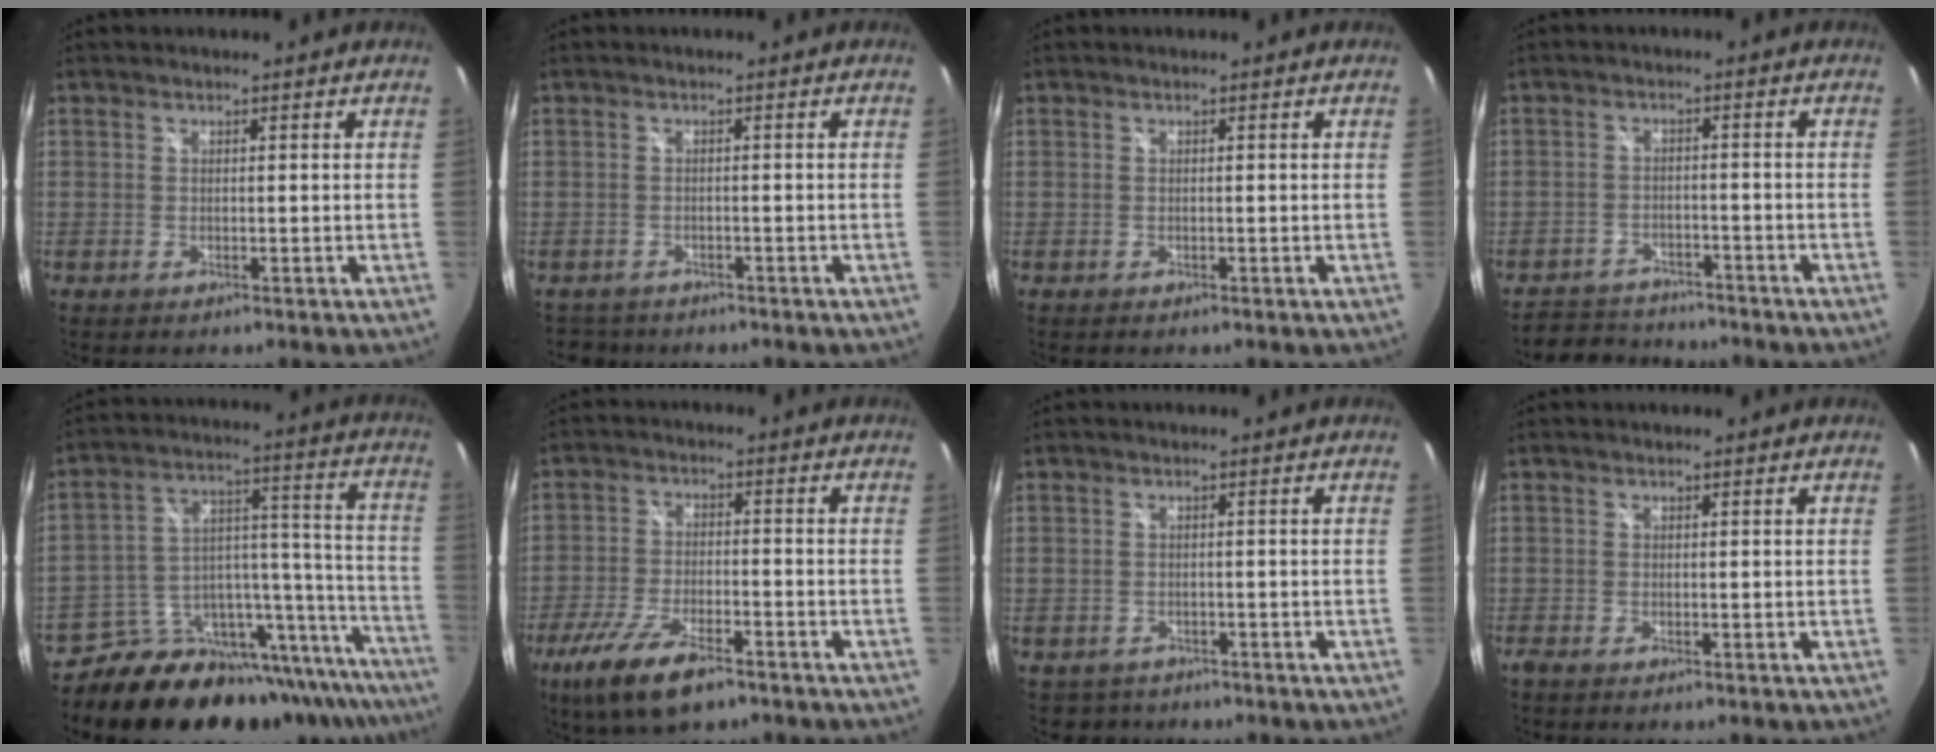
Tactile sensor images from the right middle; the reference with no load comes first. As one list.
[{"total": 3.1, "force": [-2.5, 1.9, 0.2], "torque": [-0.012, -0.002, -0.040]}, {"total": 0.0}, {"total": 7.0, "force": [-6.6, 2.4, 0.8], "torque": [-0.033, 0.013, -0.103]}, {"total": 26.5, "force": [-21.7, 10.4, 11.2], "torque": [-0.142, 0.037, -0.299]}, {"total": 12.3, "force": [-8.0, 4.2, 8.3], "torque": [-0.190, -0.031, -0.148]}, {"total": 2.8, "force": [-2.0, 2.0, 0.0], "torque": [-0.008, -0.001, -0.029]}, {"total": 0.8, "force": [-0.7, 0.1, 0.5], "torque": [-0.011, -0.003, -0.014]}]